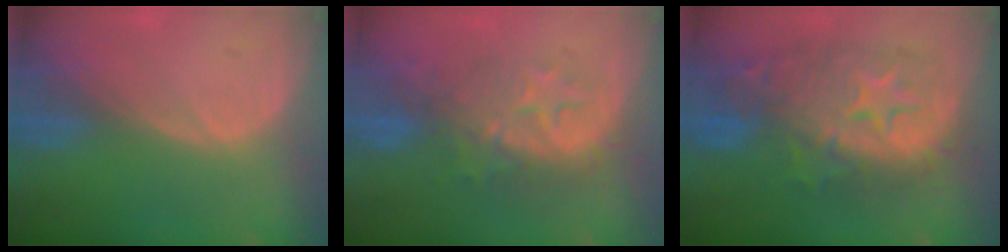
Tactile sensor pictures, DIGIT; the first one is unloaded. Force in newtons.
{"total": 8.3, "press": 8.2, "slide": 1.1}
{"total": 11.5, "press": 11.5, "slide": 0.9}